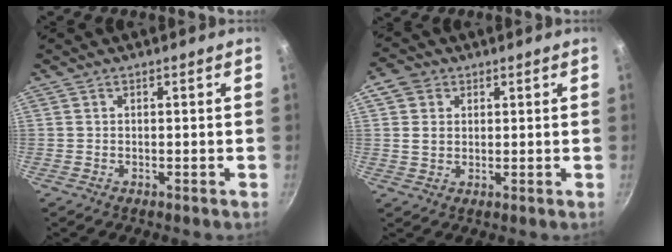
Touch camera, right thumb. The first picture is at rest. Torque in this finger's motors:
{"motor_torque": [-0.47, 0.64, 0.25, -0.05, 0.10]}